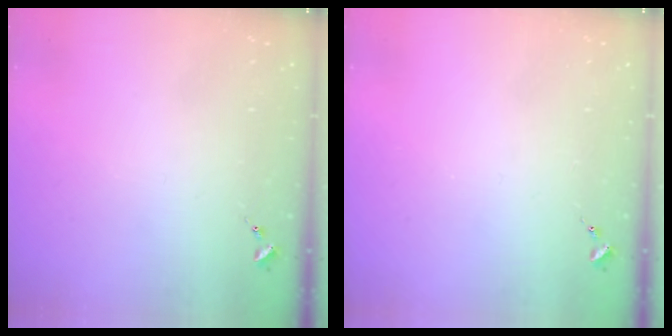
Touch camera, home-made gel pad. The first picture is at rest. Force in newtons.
{"total": 0.0}